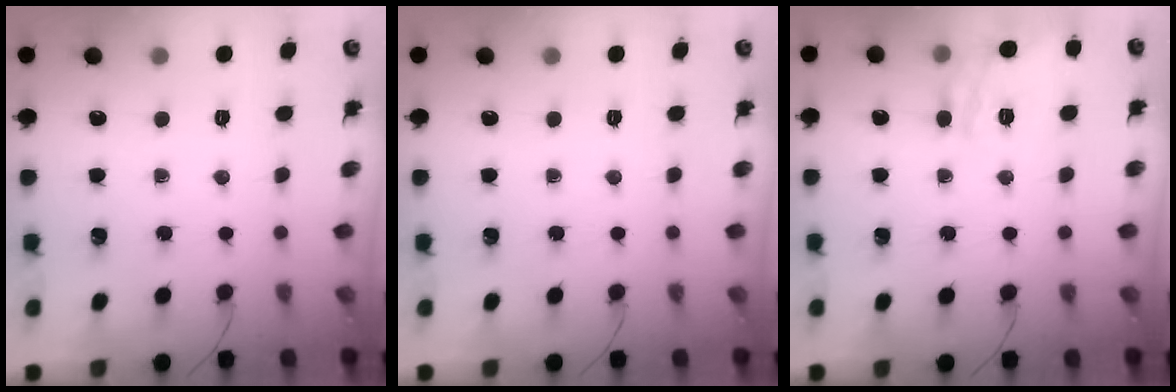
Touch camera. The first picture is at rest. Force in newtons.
{"total": 0.0}
{"total": 13.5, "press": 13.5, "slide": 0.9}